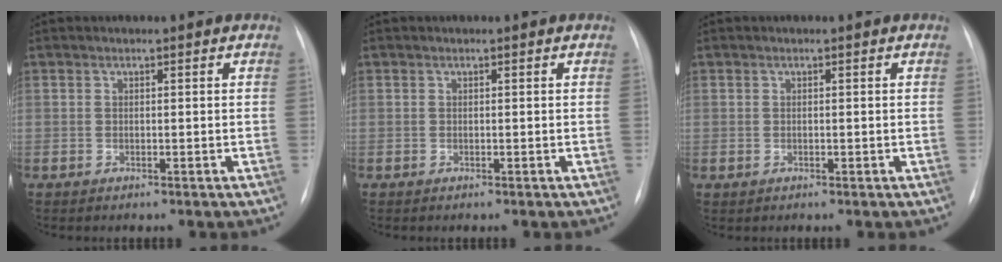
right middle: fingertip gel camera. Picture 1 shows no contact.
{"total": 0.0}
{"total": 0.0}